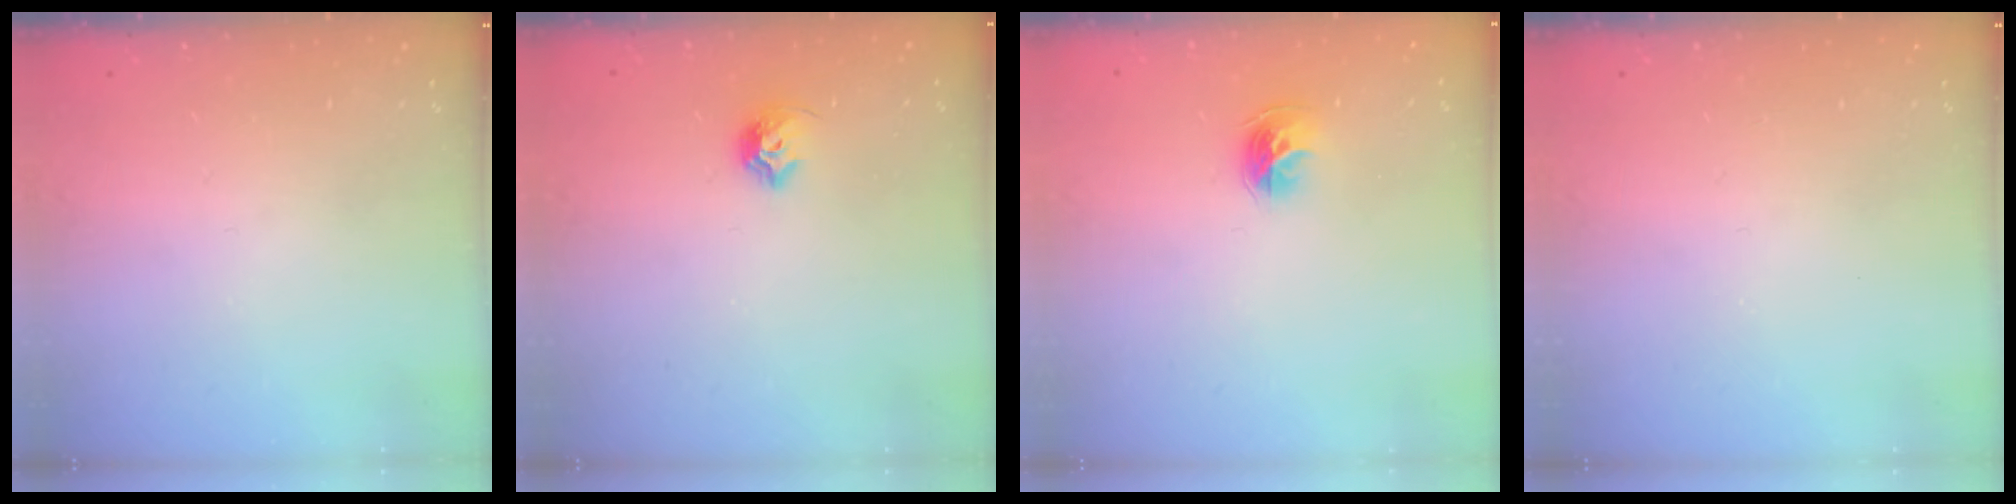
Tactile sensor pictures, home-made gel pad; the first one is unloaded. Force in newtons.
{"total": 7.7, "press": 7.7, "slide": 1.0}
{"total": 8.0, "press": 8.0, "slide": 0.7}
{"total": 0.0}